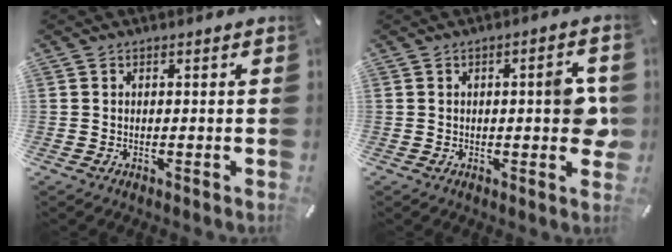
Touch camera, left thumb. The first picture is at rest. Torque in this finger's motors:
{"motor_torque": [0.67, 1.46, 0.44, -0.23, 0.13]}